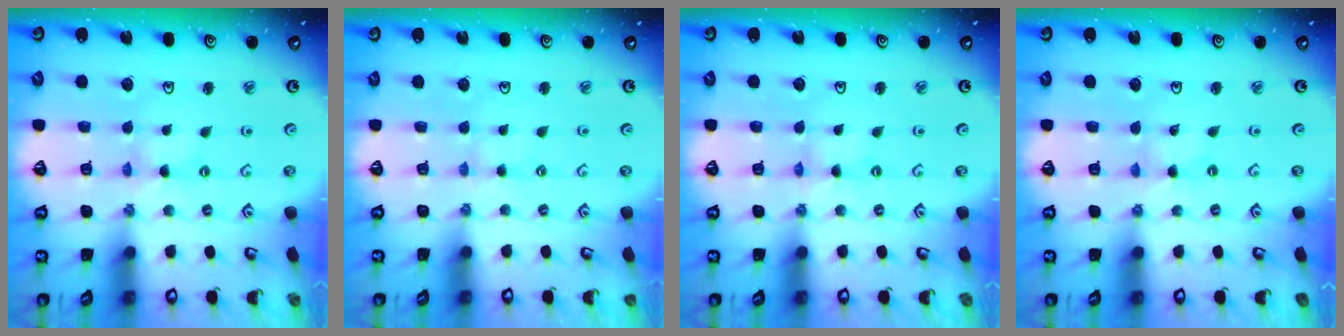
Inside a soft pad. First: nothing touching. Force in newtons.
{"total": 0.8, "press": 0.8, "slide": 0.3}
{"total": 0.0}
{"total": 0.0}